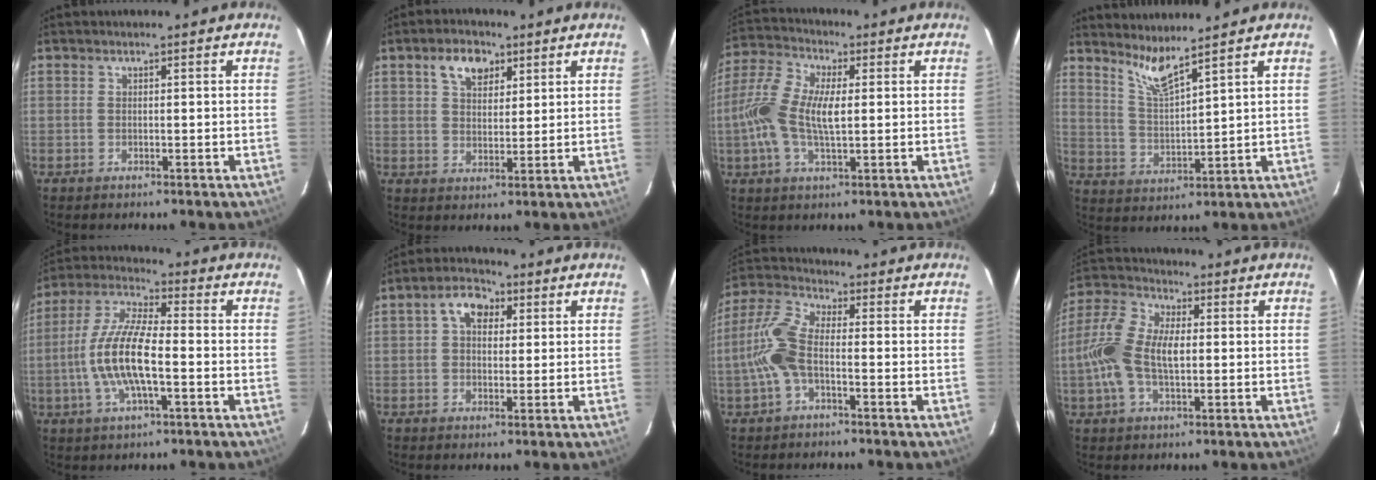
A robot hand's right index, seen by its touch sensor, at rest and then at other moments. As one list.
[{"total": 6.4, "force": [3.4, 3.9, 3.7], "torque": [-0.058, 0.014, 0.060]}, {"total": 11.9, "force": [0.1, 5.1, 10.7], "torque": [-0.230, 0.014, -0.006]}, {"total": 6.4, "force": [5.5, -0.2, 3.4], "torque": [-0.070, -0.011, 0.113]}, {"total": 13.1, "force": [-2.7, 3.9, 12.3], "torque": [-0.254, 0.003, -0.055]}, {"total": 5.9, "force": [1.7, 4.2, 3.7], "torque": [-0.065, 0.022, 0.027]}, {"total": 8.6, "force": [-2.1, 3.5, 7.5], "torque": [-0.178, 0.015, -0.046]}, {"total": 11.8, "force": [-0.6, 6.2, 10.1], "torque": [-0.223, 0.017, -0.014]}]